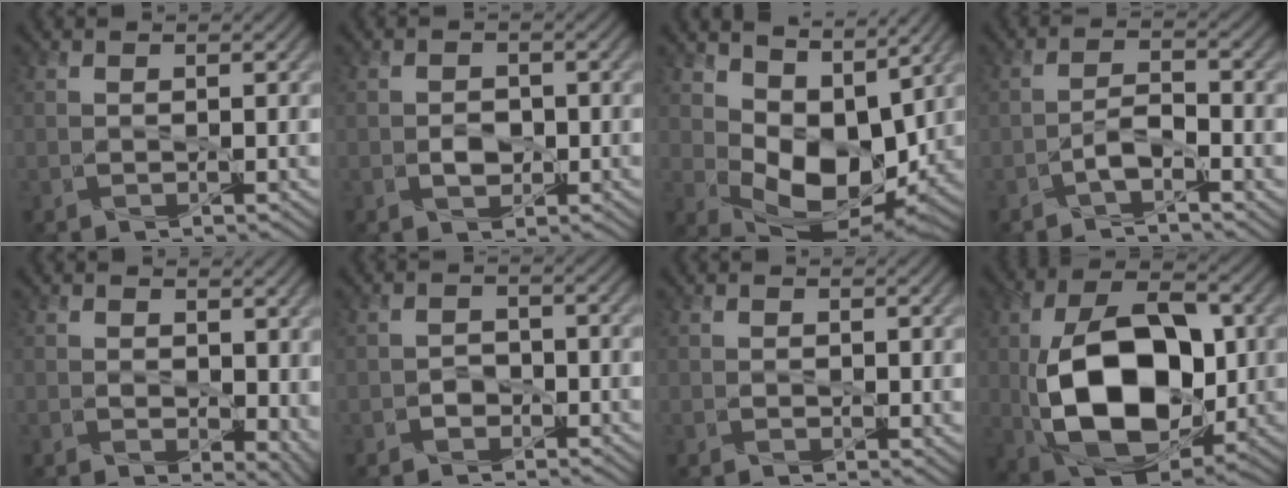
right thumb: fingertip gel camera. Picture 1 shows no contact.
{"total": 1.6, "force": [-0.6, 0.8, 1.2], "torque": [-0.018, -0.003, -0.014]}
{"total": 11.2, "force": [1.5, 6.8, 8.8], "torque": [-0.162, -0.028, 0.043]}
{"total": 2.3, "force": [-1.7, -0.3, 1.5], "torque": [-0.027, 0.009, -0.030]}
{"total": 7.2, "force": [1.4, 4.5, 5.4], "torque": [-0.070, -0.018, 0.033]}
{"total": 0.9, "force": [-0.9, 0.1, 0.3], "torque": [0.005, 0.004, -0.016]}
{"total": 1.8, "force": [0.7, 1.0, 1.3], "torque": [-0.028, -0.008, 0.011]}
{"total": 15.8, "force": [-1.2, 9.0, 13.0], "torque": [-0.247, -0.004, -0.017]}